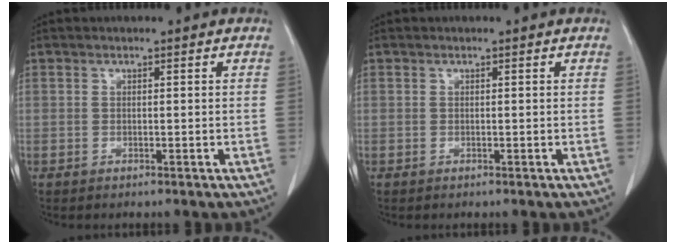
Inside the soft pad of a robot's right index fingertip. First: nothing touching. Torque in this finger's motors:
{"motor_torque": [0.00, 0.00, 0.00, 0.00]}